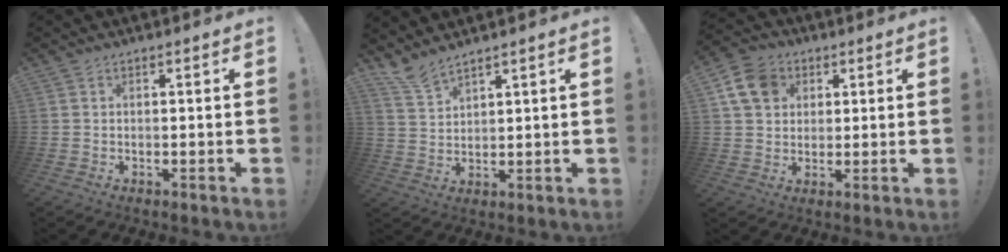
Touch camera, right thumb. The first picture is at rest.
{"total": 6.1, "force": [5.4, 1.1, 2.4], "torque": [-0.045, -0.034, 0.100]}
{"total": 11.3, "force": [4.3, 9.1, 5.1], "torque": [-0.078, -0.004, 0.088]}